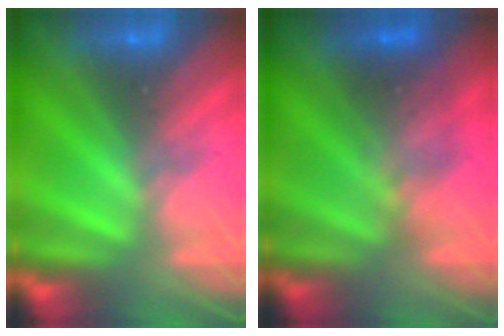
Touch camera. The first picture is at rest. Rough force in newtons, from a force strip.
{"total": 2.4}